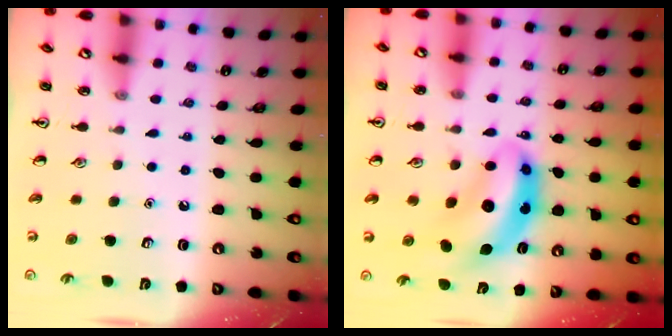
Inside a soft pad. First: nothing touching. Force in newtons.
{"total": 10.0, "press": 9.5, "slide": 2.9}